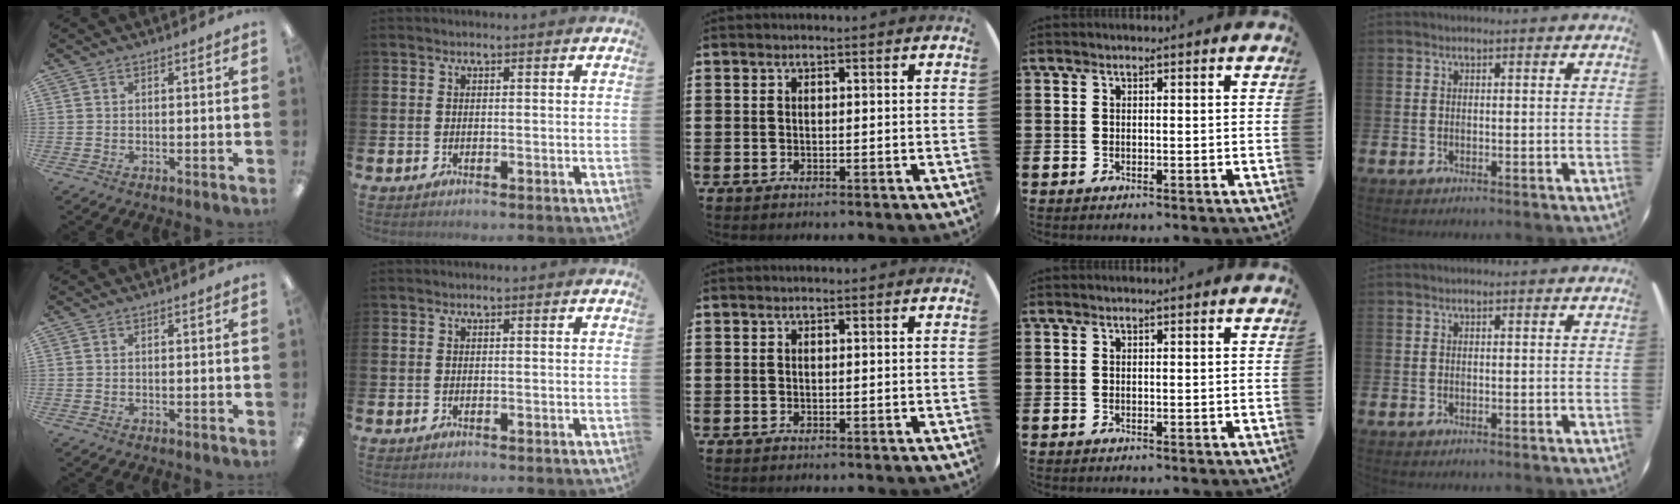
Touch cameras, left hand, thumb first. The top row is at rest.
{}